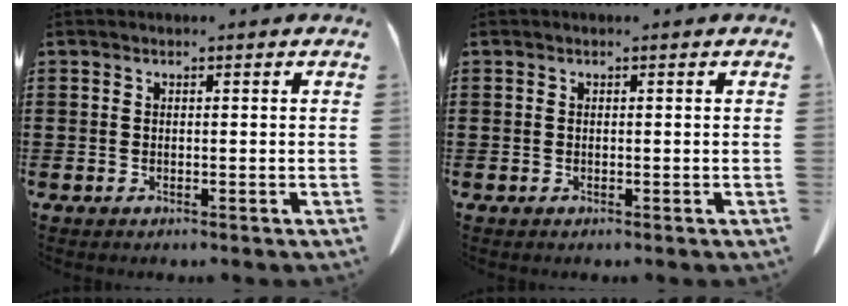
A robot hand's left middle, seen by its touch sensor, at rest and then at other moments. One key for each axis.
{"total": 0.0}